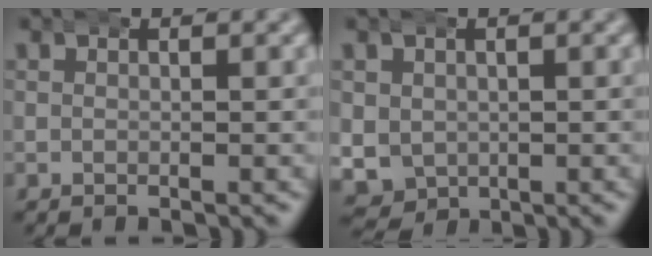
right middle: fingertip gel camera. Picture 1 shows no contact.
{"total": 7.9, "force": [-1.7, 7.2, 2.8], "torque": [-0.096, -0.042, -0.020]}